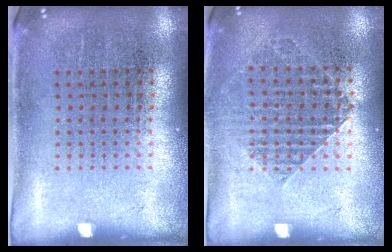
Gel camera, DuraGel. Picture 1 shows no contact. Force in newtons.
{"total": 1.2, "press": 1.2, "slide": 0.4}